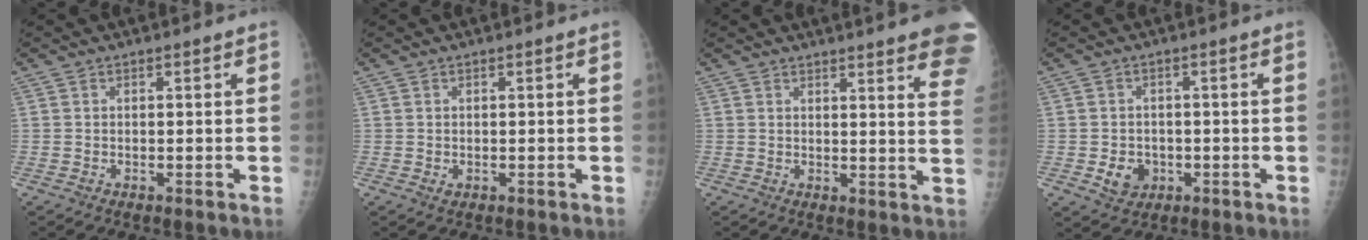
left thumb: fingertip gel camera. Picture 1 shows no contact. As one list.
[{"total": 0.9, "force": [0.0, 0.7, 0.6], "torque": [-0.006, -0.001, 0.002]}, {"total": 16.3, "force": [12.2, 2.4, 10.5], "torque": [-0.107, -0.057, 0.126]}, {"total": 4.8, "force": [-1.3, 4.0, 2.3], "torque": [-0.021, 0.005, -0.013]}]